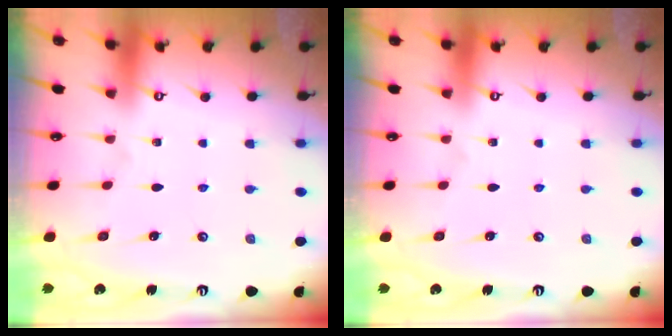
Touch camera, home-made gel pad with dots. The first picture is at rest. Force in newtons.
{"total": 0.0}